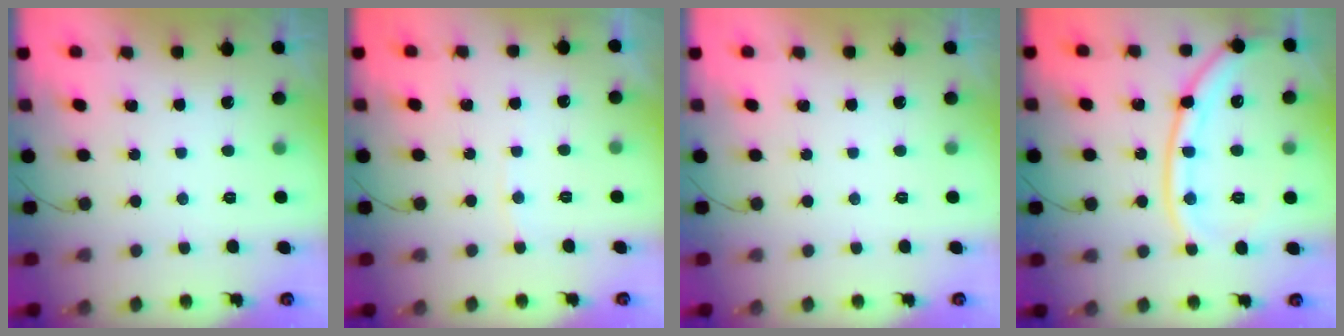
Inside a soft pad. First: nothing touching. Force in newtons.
{"total": 2.9, "press": 2.9, "slide": 0.3}
{"total": 0.0}
{"total": 15.6, "press": 15.6, "slide": 1.1}